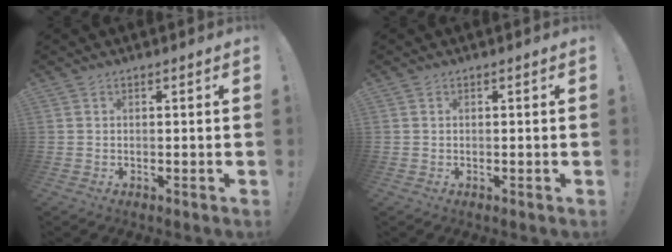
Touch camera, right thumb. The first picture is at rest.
{"total": 0.0}